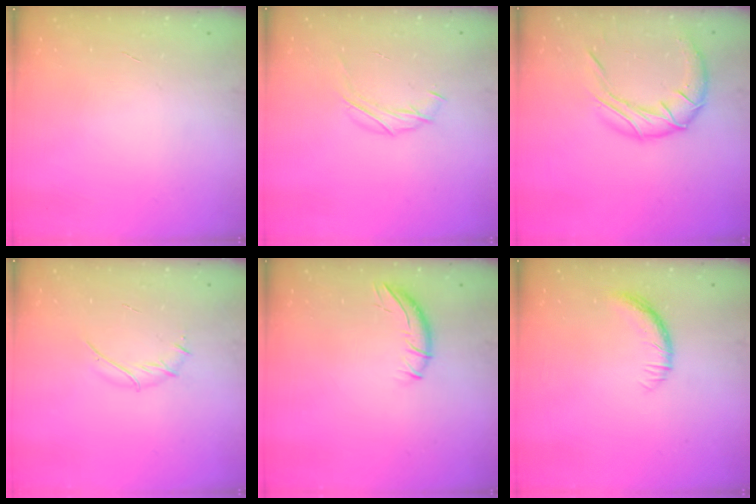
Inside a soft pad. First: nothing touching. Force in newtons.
{"total": 7.1, "press": 7.1, "slide": 1.0}
{"total": 12.7, "press": 12.7, "slide": 1.0}
{"total": 3.9, "press": 3.8, "slide": 1.0}
{"total": 7.4, "press": 7.2, "slide": 1.4}
{"total": 6.8, "press": 6.8, "slide": 0.7}